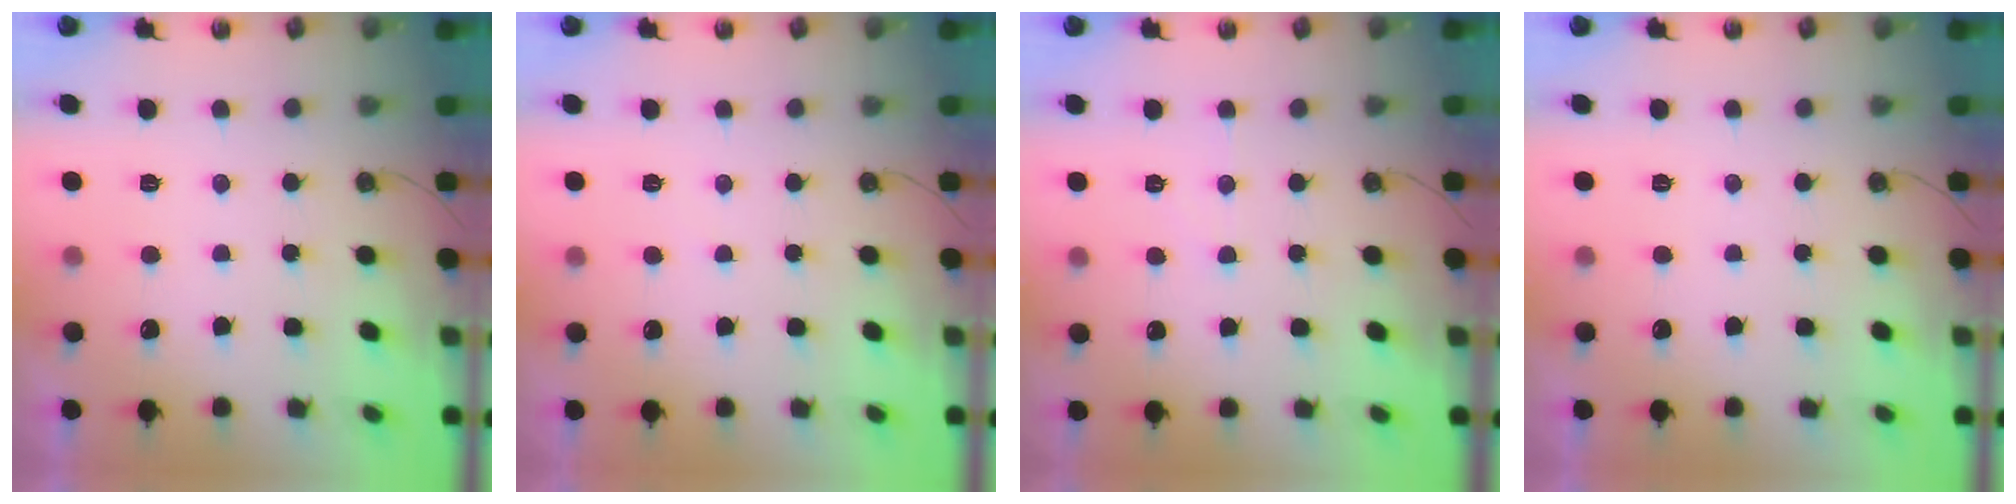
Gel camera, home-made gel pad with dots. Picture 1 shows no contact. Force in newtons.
{"total": 2.4, "press": 2.3, "slide": 0.4}
{"total": 3.4, "press": 3.4, "slide": 0.5}
{"total": 0.0}